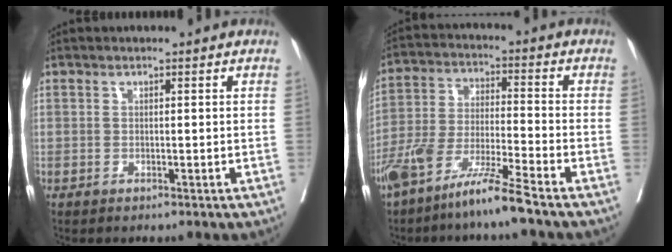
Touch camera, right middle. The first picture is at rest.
{"total": 9.9, "force": [-7.4, -0.5, 6.6], "torque": [-0.130, -0.024, -0.146]}